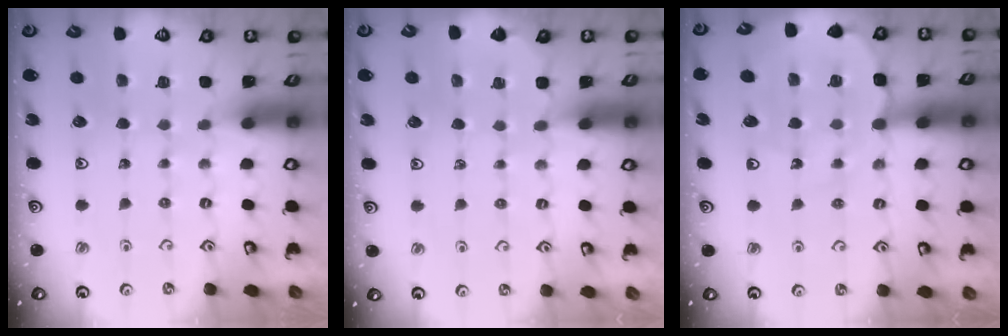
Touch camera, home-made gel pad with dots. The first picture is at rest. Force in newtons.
{"total": 1.4, "press": 1.3, "slide": 0.3}
{"total": 9.7, "press": 9.2, "slide": 2.9}